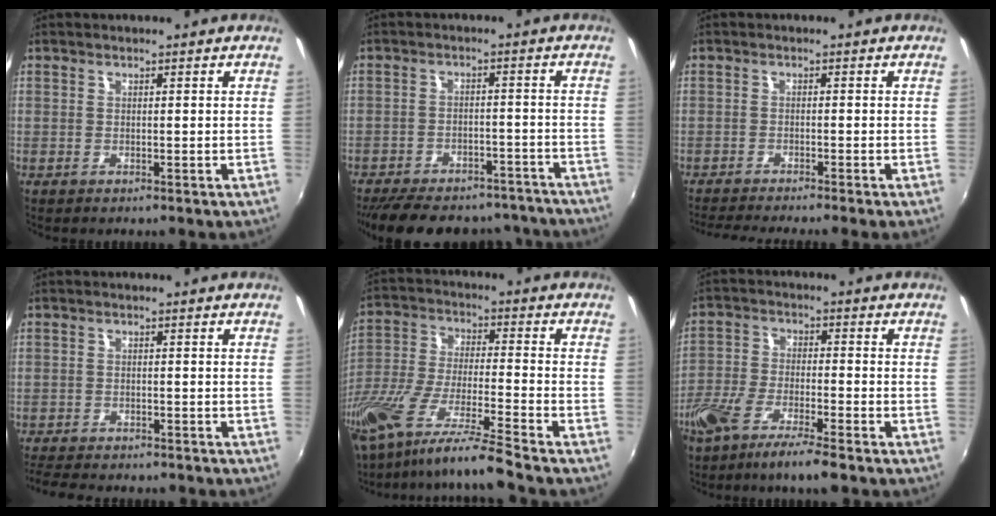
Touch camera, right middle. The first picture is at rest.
{"total": 22.5, "force": [-19.3, 8.0, 8.3], "torque": [-0.178, 0.016, -0.241]}
{"total": 6.0, "force": [-5.3, -1.2, 2.5], "torque": [-0.065, -0.014, -0.088]}
{"total": 8.6, "force": [-7.7, 1.8, 3.4], "torque": [-0.086, -0.019, -0.120]}
{"total": 15.4, "force": [-12.7, -1.3, 8.5], "torque": [-0.163, -0.029, -0.239]}
{"total": 8.8, "force": [-6.4, 1.1, 6.0], "torque": [-0.134, -0.012, -0.125]}